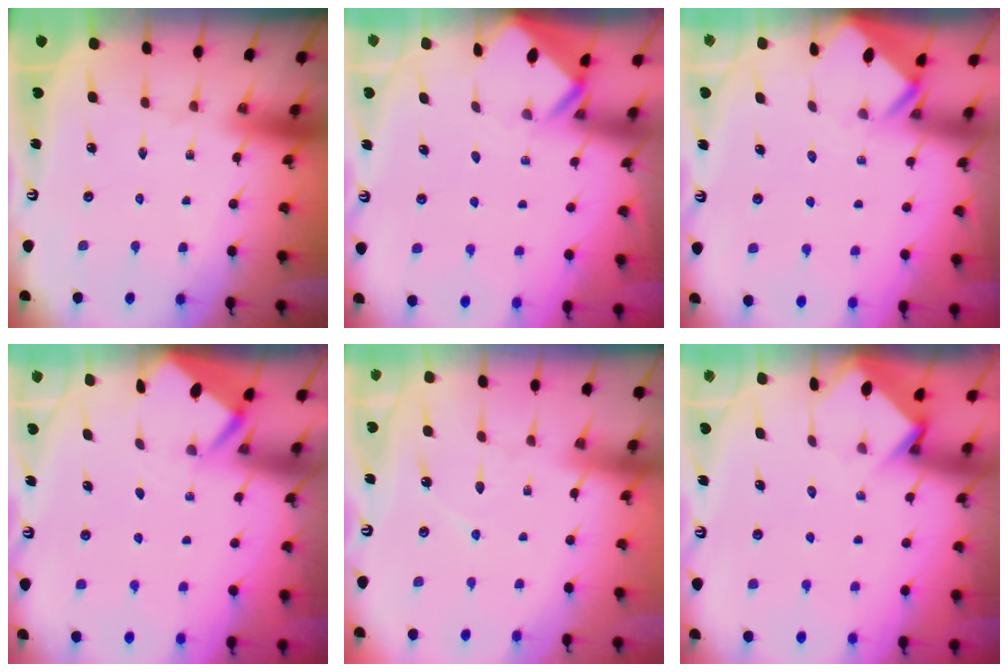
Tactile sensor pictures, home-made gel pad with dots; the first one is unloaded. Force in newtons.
{"total": 2.9, "press": 2.9, "slide": 0.2}
{"total": 2.8, "press": 2.8, "slide": 0.1}
{"total": 2.6, "press": 2.6, "slide": 0.0}
{"total": 3.3, "press": 3.3, "slide": 0.4}
{"total": 3.5, "press": 3.5, "slide": 0.3}